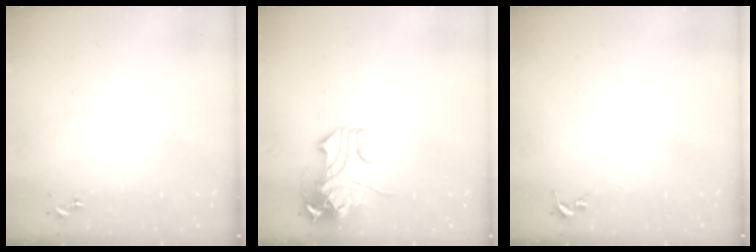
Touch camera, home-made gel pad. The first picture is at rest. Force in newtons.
{"total": 12.8, "press": 12.6, "slide": 2.3}
{"total": 0.0}